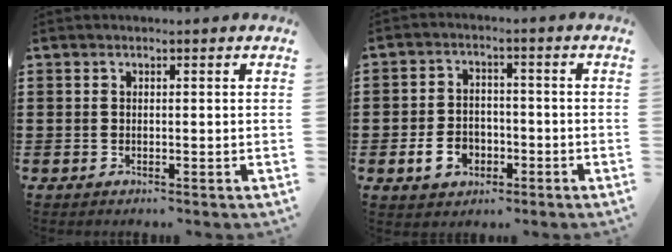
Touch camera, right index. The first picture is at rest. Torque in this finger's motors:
{"motor_torque": [1.07, 1.07, 0.25, 0.06]}